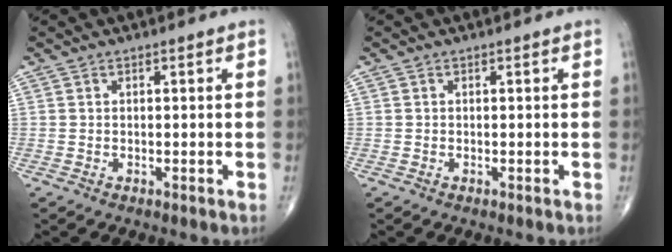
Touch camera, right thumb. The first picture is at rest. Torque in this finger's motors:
{"motor_torque": [0.13, 0.07, 0.07, 0.00, -0.01]}